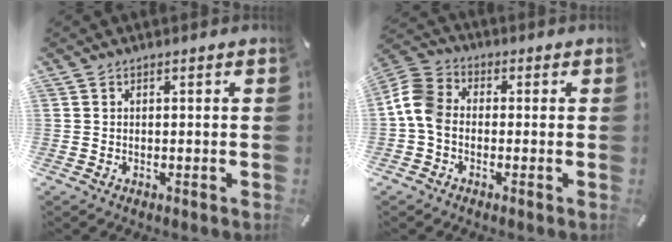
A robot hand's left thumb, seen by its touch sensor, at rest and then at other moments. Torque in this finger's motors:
{"motor_torque": [1.49, 1.68, 1.09, 0.15, 0.09]}